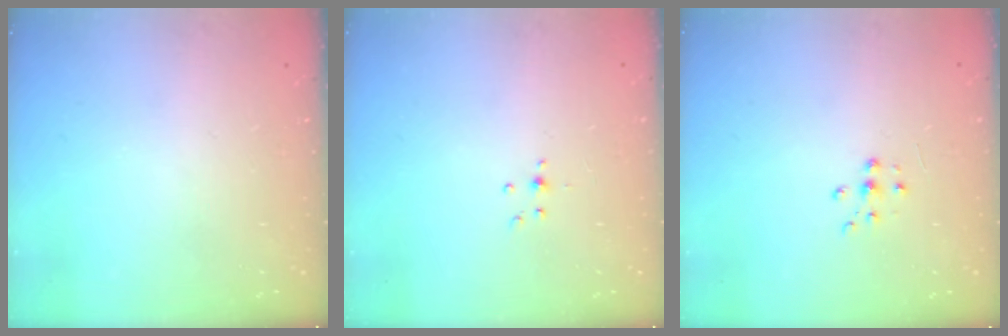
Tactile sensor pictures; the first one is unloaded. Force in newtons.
{"total": 2.9, "press": 2.8, "slide": 0.7}
{"total": 5.7, "press": 5.7, "slide": 0.6}